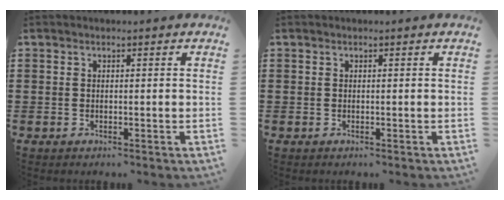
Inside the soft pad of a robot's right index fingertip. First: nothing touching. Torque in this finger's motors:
{"motor_torque": [0.02, 0.02, 0.00, 0.00]}